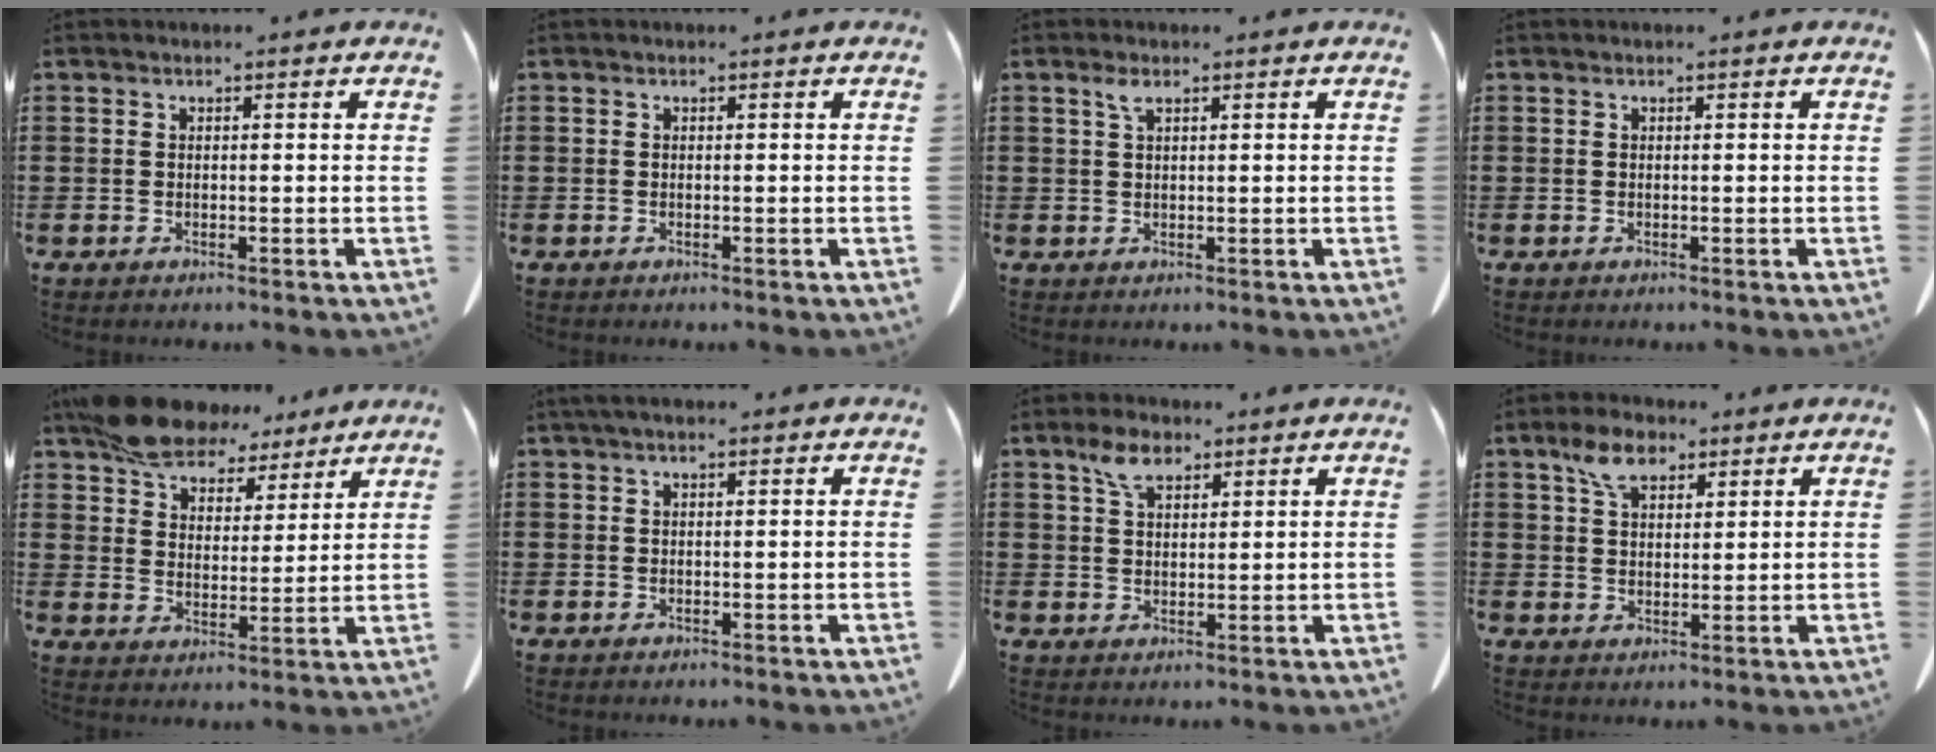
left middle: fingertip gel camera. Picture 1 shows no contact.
{"total": 0.0}
{"total": 1.7, "force": [0.9, 0.6, 1.3], "torque": [-0.030, 0.003, 0.016]}
{"total": 0.0}
{"total": 10.0, "force": [8.7, 3.8, 3.3], "torque": [-0.081, -0.024, 0.165]}
{"total": 1.5, "force": [0.9, 0.5, 1.2], "torque": [-0.025, 0.005, 0.015]}
{"total": 4.7, "force": [2.9, 2.5, 2.6], "torque": [-0.060, 0.010, 0.053]}
{"total": 5.9, "force": [3.7, 3.4, 3.2], "torque": [-0.068, 0.011, 0.066]}